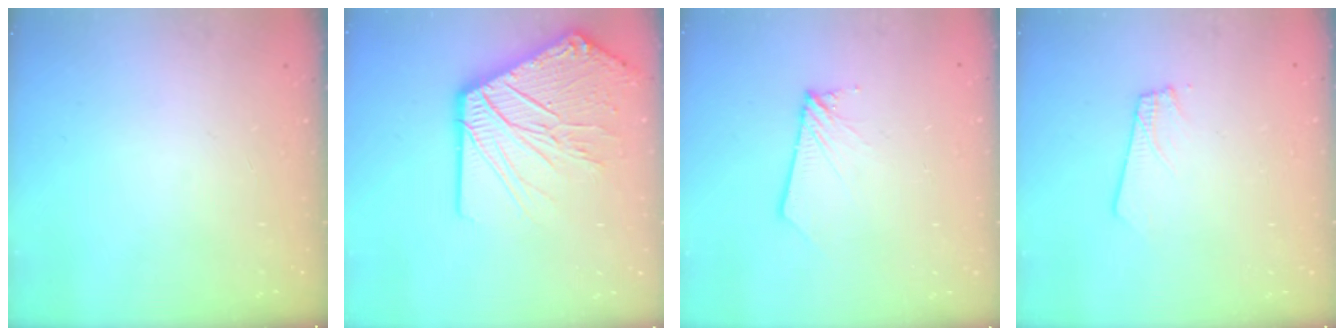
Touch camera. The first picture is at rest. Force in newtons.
{"total": 23.5, "press": 23.2, "slide": 3.9}
{"total": 2.8, "press": 2.8, "slide": 0.3}
{"total": 1.8, "press": 1.8, "slide": 0.1}